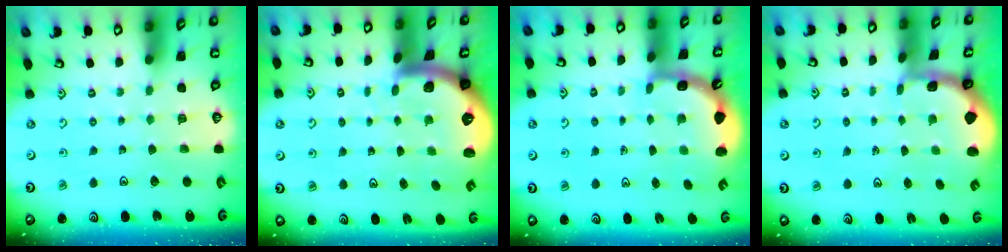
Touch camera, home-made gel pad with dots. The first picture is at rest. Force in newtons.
{"total": 2.8, "press": 2.7, "slide": 0.6}
{"total": 2.7, "press": 2.7, "slide": 0.6}
{"total": 0.8, "press": 0.8, "slide": 0.2}